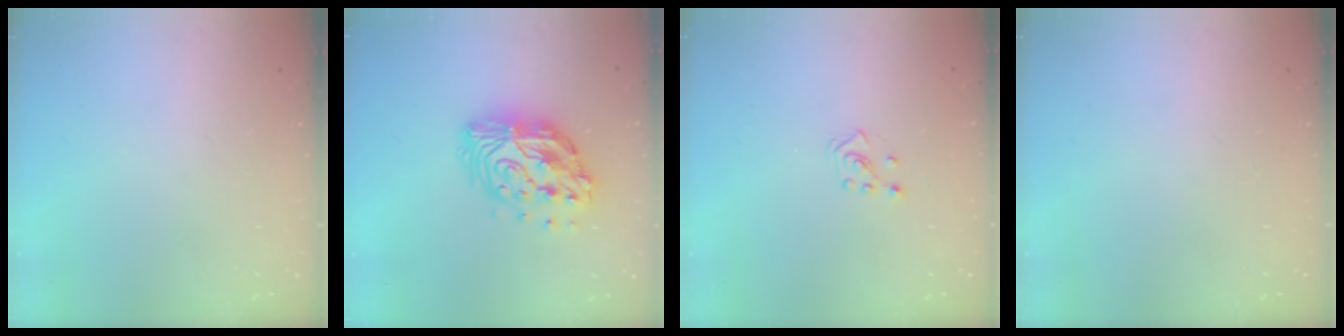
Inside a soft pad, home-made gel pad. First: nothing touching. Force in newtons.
{"total": 15.1, "press": 15.0, "slide": 1.1}
{"total": 2.6, "press": 2.5, "slide": 0.6}
{"total": 0.0}